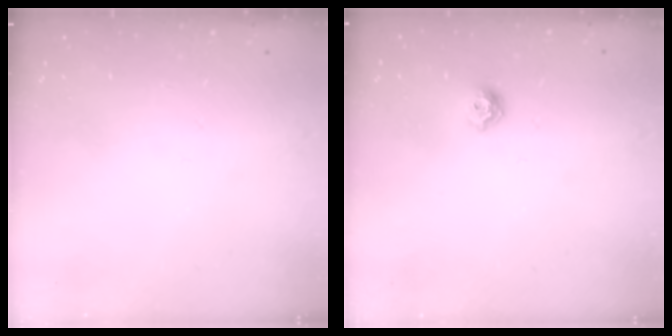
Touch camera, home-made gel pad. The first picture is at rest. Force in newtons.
{"total": 7.3, "press": 7.2, "slide": 0.8}